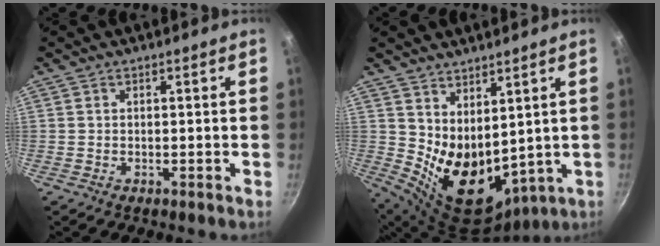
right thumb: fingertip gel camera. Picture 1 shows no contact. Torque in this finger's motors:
{"motor_torque": [-0.64, 1.78, 1.80, 0.22, 0.19]}